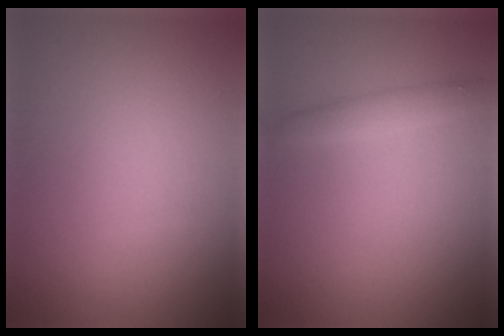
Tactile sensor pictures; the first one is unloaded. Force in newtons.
{"total": 1.6, "press": 1.6, "slide": 0.1}